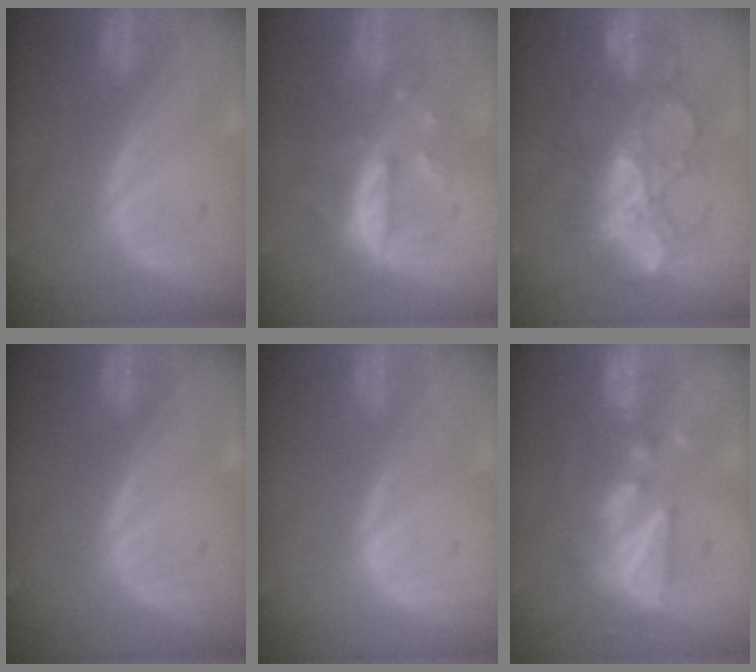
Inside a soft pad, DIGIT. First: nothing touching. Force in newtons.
{"total": 8.0, "press": 7.3, "slide": 3.3}
{"total": 9.0, "press": 8.8, "slide": 2.0}
{"total": 0.0}
{"total": 0.0}
{"total": 8.9, "press": 7.8, "slide": 4.3}